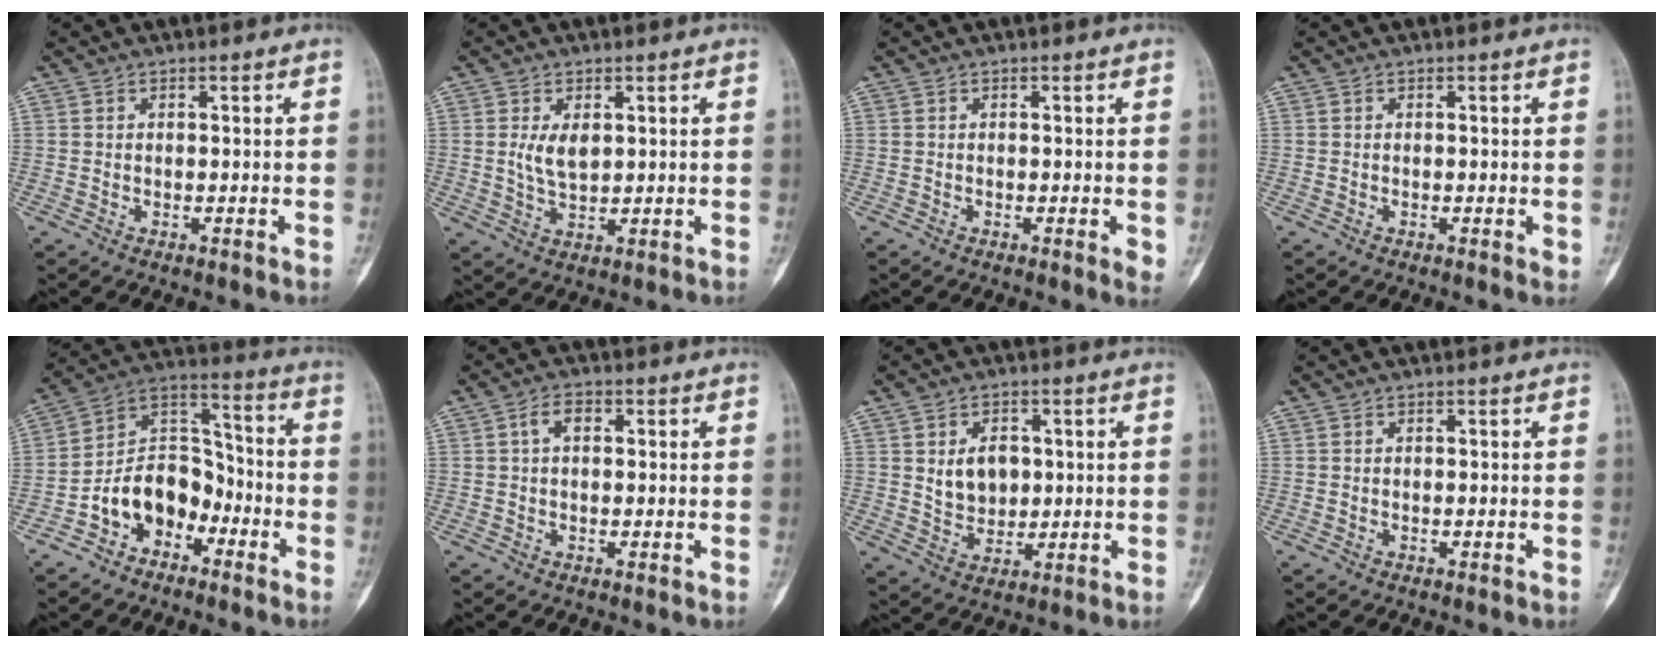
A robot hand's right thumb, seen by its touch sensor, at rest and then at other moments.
{"total": 4.7, "force": [1.1, 2.6, 3.8], "torque": [-0.067, -0.011, 0.026]}
{"total": 1.7, "force": [-0.2, 0.4, 1.7], "torque": [-0.027, -0.006, -0.004]}
{"total": 1.1, "force": [0.0, 0.2, 1.0], "torque": [-0.017, -0.005, -0.002]}
{"total": 12.2, "force": [-5.7, 8.7, 6.5], "torque": [-0.080, 0.078, -0.111]}
{"total": 3.4, "force": [0.8, 2.0, 2.6], "torque": [-0.047, 0.012, 0.012]}
{"total": 7.3, "force": [1.4, 5.4, 4.7], "torque": [-0.049, -0.011, 0.033]}
{"total": 0.0}